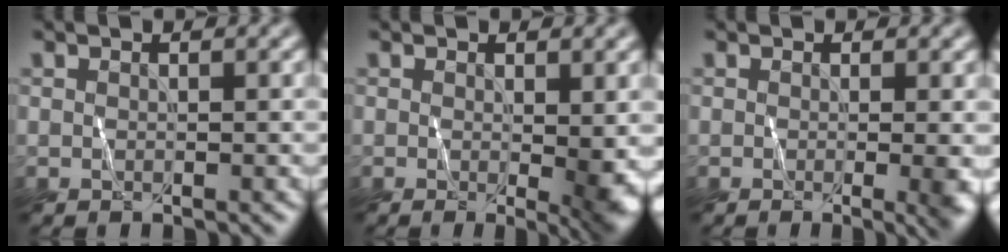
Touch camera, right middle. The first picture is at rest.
{"total": 3.2, "force": [-0.1, 0.7, 3.1], "torque": [-0.042, -0.006, 0.008]}
{"total": 3.4, "force": [-0.4, 1.2, 3.1], "torque": [-0.018, 0.001, 0.003]}